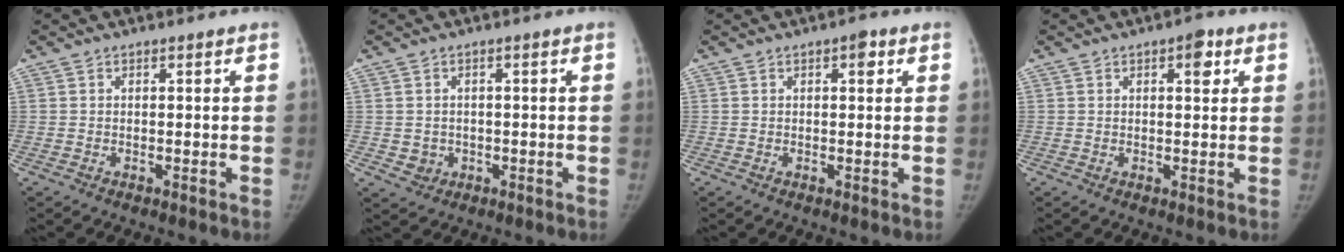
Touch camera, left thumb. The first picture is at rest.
{"total": 2.9, "force": [-0.6, 2.7, 0.8], "torque": [-0.001, 0.004, -0.002]}
{"total": 2.1, "force": [0.9, 1.0, 1.7], "torque": [-0.015, 0.001, 0.009]}
{"total": 3.4, "force": [1.5, 1.6, 2.6], "torque": [-0.021, -0.002, 0.017]}